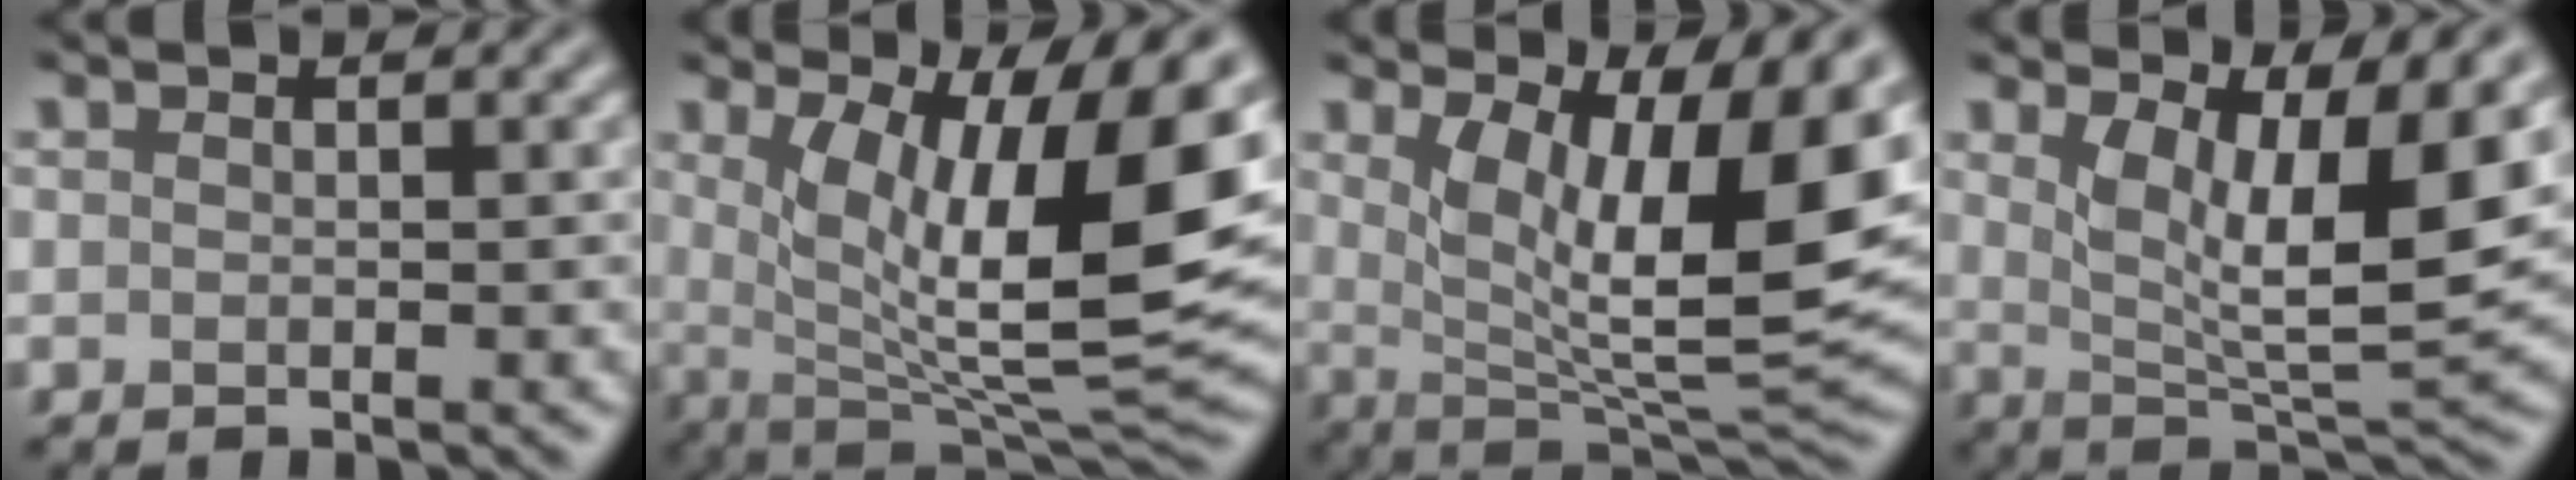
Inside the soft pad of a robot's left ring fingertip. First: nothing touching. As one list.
[{"total": 13.8, "force": [2.8, 4.3, 12.8], "torque": [-0.183, -0.019, 0.046]}, {"total": 12.9, "force": [3.5, 4.2, 11.6], "torque": [-0.157, -0.019, 0.059]}, {"total": 9.4, "force": [3.2, 2.8, 8.4], "torque": [-0.135, -0.015, 0.057]}]